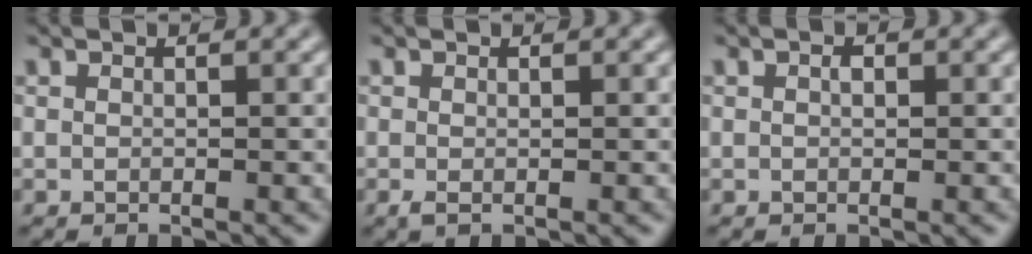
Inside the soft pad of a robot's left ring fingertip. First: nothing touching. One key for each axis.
{"total": 0.6, "fx": -0.3, "fy": 0.1, "fz": 0.5, "tx": -0.014, "ty": -0.004, "tz": -0.005}
{"total": 0.6, "fx": 0.1, "fy": 0.4, "fz": 0.4, "tx": -0.007, "ty": 0.001, "tz": 0.000}